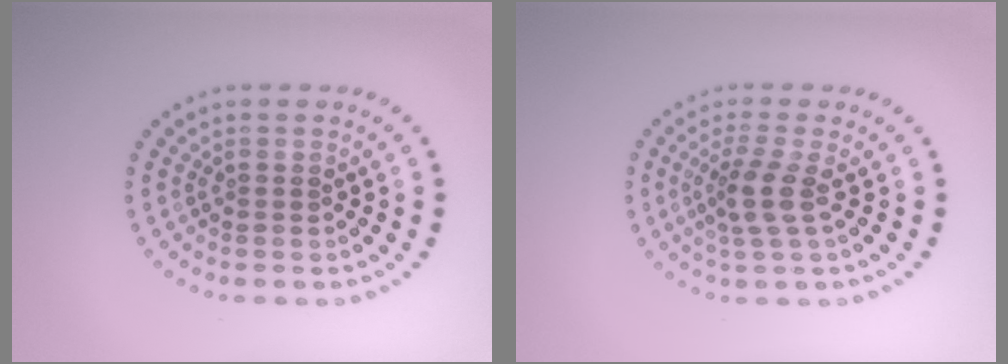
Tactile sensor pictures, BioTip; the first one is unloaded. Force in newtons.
{"total": 2.8, "press": 2.1, "slide": 1.9}